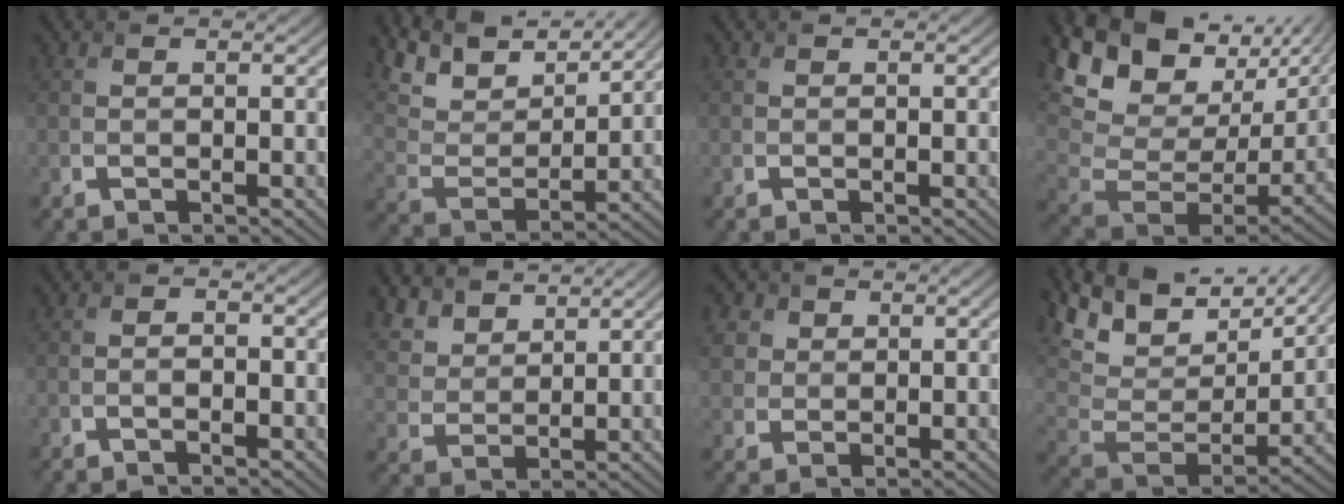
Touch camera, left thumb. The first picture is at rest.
{"total": 13.5, "force": [10.6, 4.9, 6.7], "torque": [-0.204, 0.007, 0.165]}
{"total": 0.5, "force": [0.1, 0.5, -0.1], "torque": [0.002, -0.003, 0.001]}
{"total": 17.0, "force": [8.7, 9.6, 11.1], "torque": [-0.236, 0.002, 0.172]}
{"total": 1.5, "force": [-1.0, 0.2, 1.0], "torque": [-0.016, 0.004, -0.024]}
{"total": 7.0, "force": [5.2, 3.7, 2.8], "torque": [-0.091, -0.004, 0.116]}
{"total": 4.3, "force": [1.9, 3.6, 1.5], "torque": [-0.063, 0.004, 0.043]}
{"total": 14.7, "force": [9.9, 7.0, 8.4], "torque": [-0.224, 0.030, 0.163]}